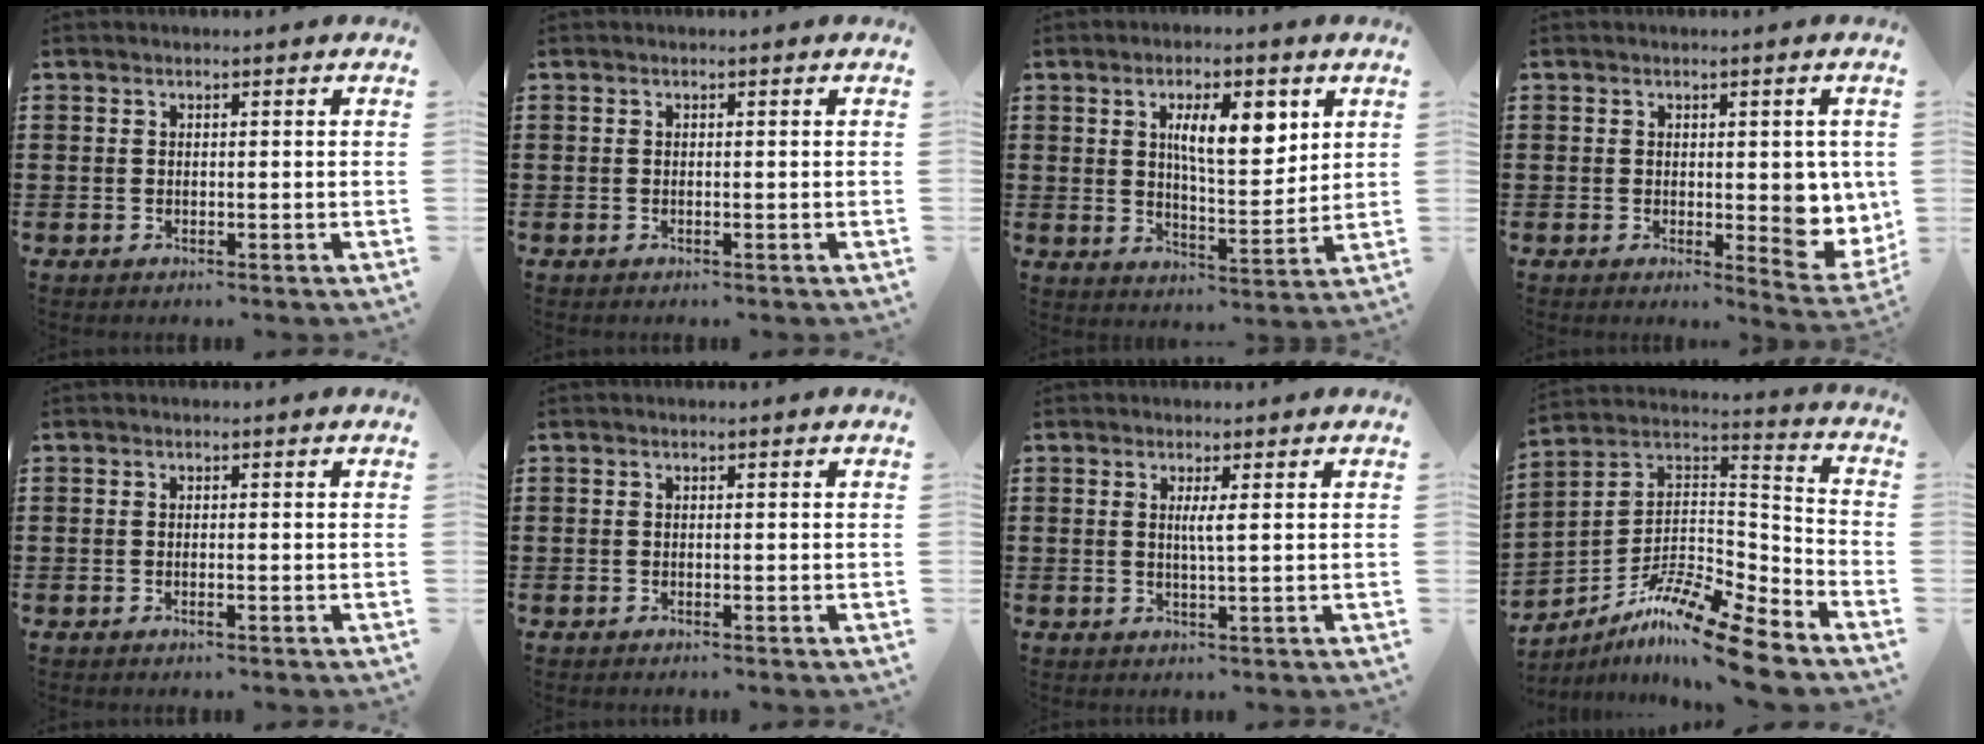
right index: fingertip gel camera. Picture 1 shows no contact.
{"total": 0.0}
{"total": 8.7, "force": [3.1, 3.2, 7.5], "torque": [-0.129, 0.000, 0.047]}
{"total": 4.2, "force": [0.8, 2.3, 3.4], "torque": [-0.034, -0.003, 0.010]}
{"total": 0.5, "force": [-0.2, 0.0, 0.5], "torque": [-0.008, -0.002, -0.004]}
{"total": 0.0}
{"total": 2.2, "force": [0.4, -0.2, 2.1], "torque": [-0.042, -0.005, 0.005]}
{"total": 12.4, "force": [-10.1, 1.6, 7.0], "torque": [-0.129, 0.017, -0.196]}